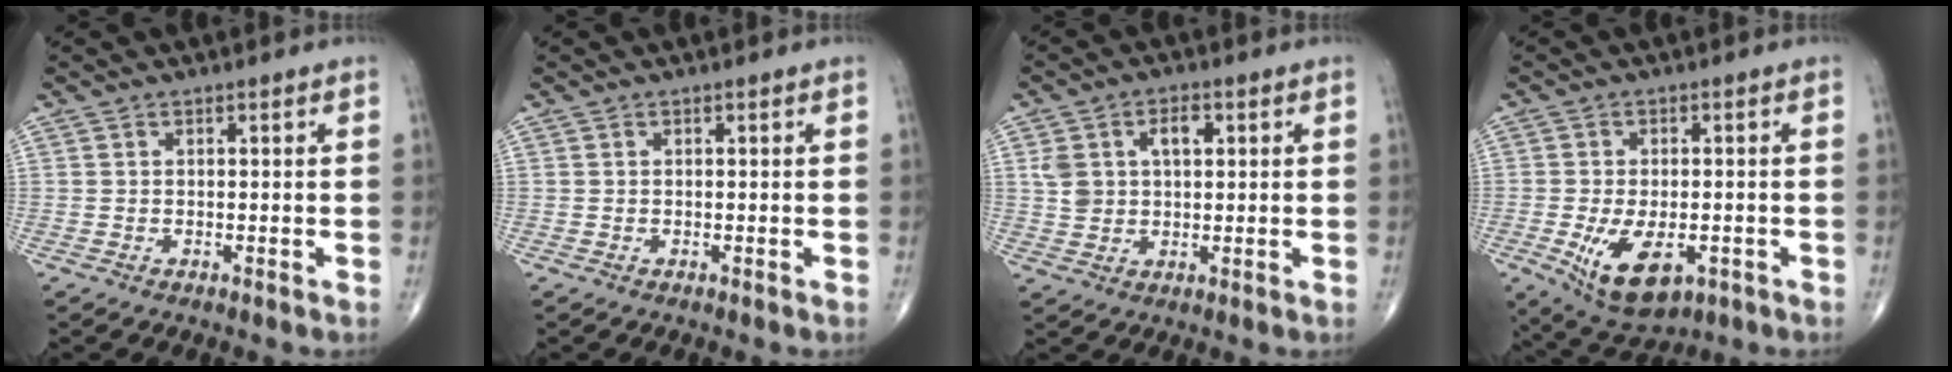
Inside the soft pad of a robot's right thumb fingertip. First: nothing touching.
{"total": 0.0}
{"total": 7.3, "force": [2.0, 4.8, 5.0], "torque": [-0.077, 0.006, 0.040]}
{"total": 10.8, "force": [-3.5, 5.7, 8.5], "torque": [-0.141, -0.004, -0.043]}